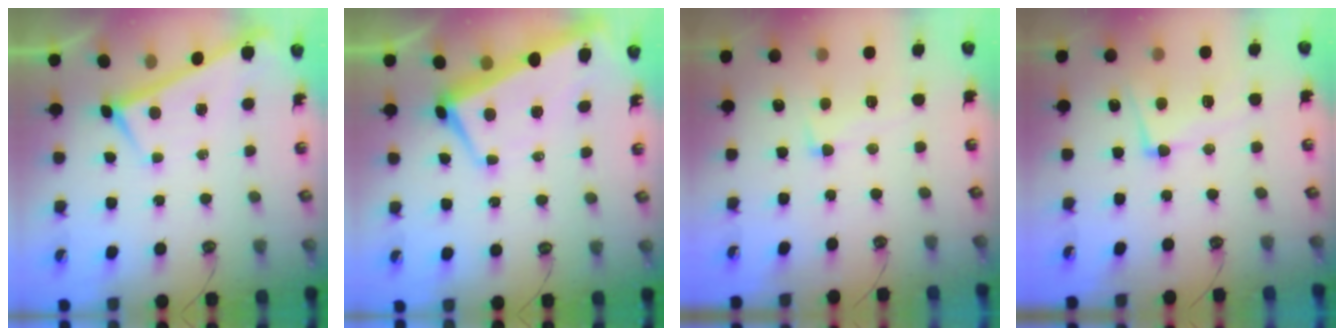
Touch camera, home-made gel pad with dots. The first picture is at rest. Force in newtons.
{"total": 1.7, "press": 1.1, "slide": 1.3}
{"total": 2.3, "press": 1.9, "slide": 1.2}
{"total": 5.3, "press": 5.0, "slide": 1.9}